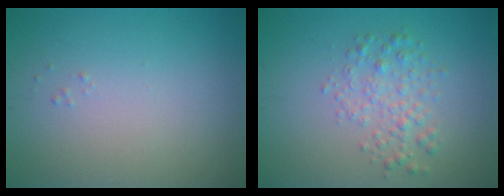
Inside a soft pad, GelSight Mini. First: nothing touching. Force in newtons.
{"total": 2.5, "press": 2.5, "slide": 0.1}